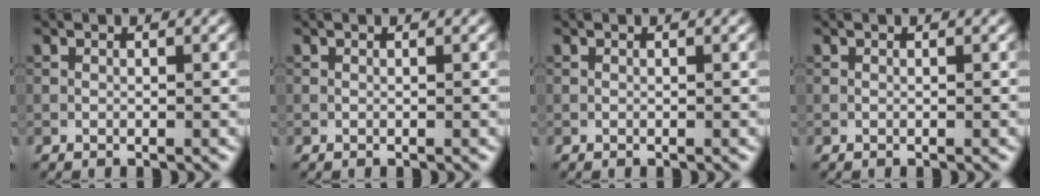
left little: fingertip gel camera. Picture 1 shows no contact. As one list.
[{"total": 0.0}, {"total": 0.0}, {"total": 0.0}]